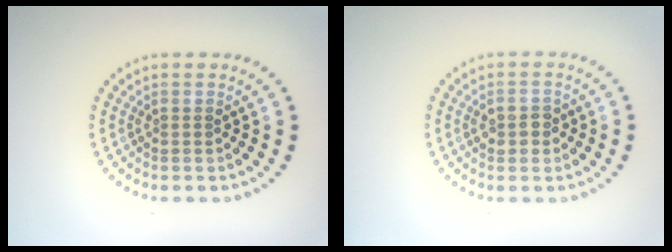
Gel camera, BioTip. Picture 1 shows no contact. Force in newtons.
{"total": 1.7, "press": 1.7, "slide": 0.0}